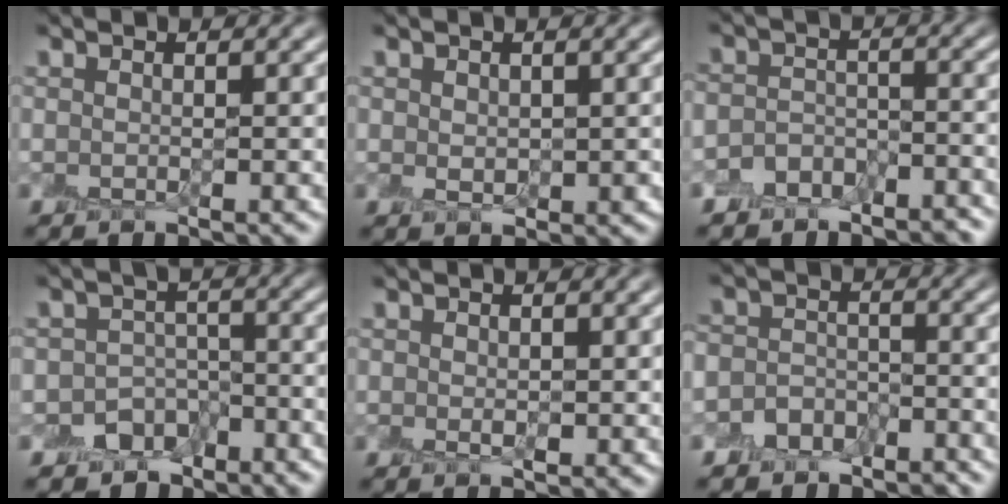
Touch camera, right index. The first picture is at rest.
{"total": 1.2, "force": [0.6, 0.9, 0.7], "torque": [-0.006, 0.003, 0.018]}
{"total": 3.8, "force": [-3.4, 1.7, 0.3], "torque": [0.005, 0.003, -0.059]}
{"total": 4.2, "force": [-2.7, 3.0, 1.0], "torque": [-0.001, -0.007, -0.042]}
{"total": 0.9, "force": [0.7, 0.3, 0.5], "torque": [-0.005, 0.003, 0.017]}
{"total": 3.6, "force": [-2.8, 2.2, 0.1], "torque": [0.011, 0.004, -0.055]}